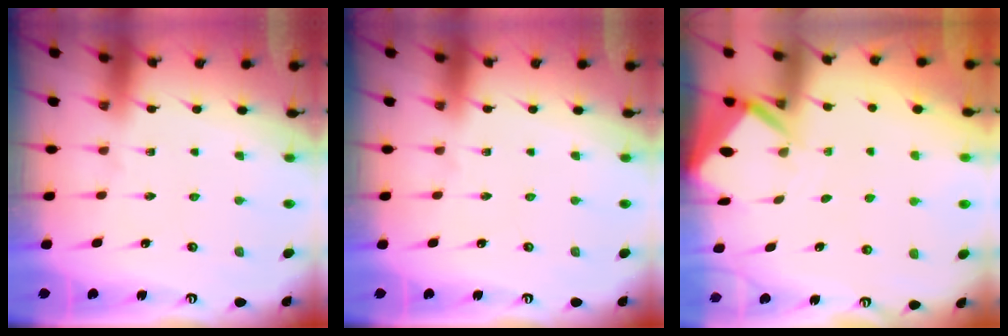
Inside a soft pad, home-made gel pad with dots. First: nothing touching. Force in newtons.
{"total": 0.0}
{"total": 3.4, "press": 3.4, "slide": 0.4}